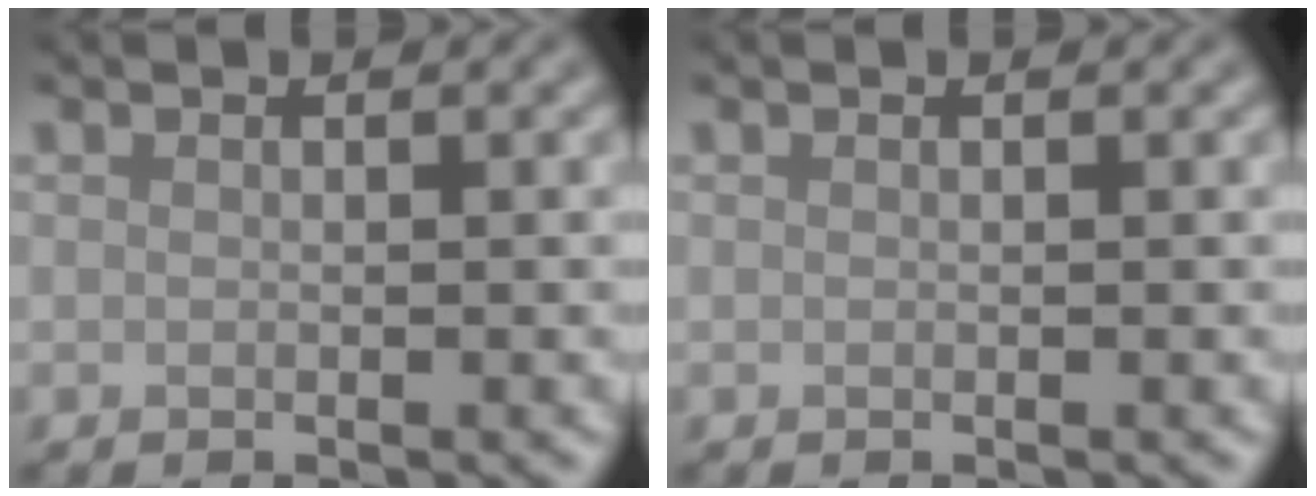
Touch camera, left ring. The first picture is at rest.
{"total": 0.0}